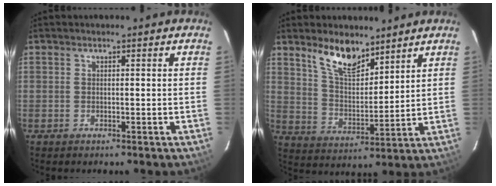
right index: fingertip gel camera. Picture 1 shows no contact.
{"total": 9.8, "force": [7.3, 3.7, 5.4], "torque": [-0.095, -0.001, 0.141]}